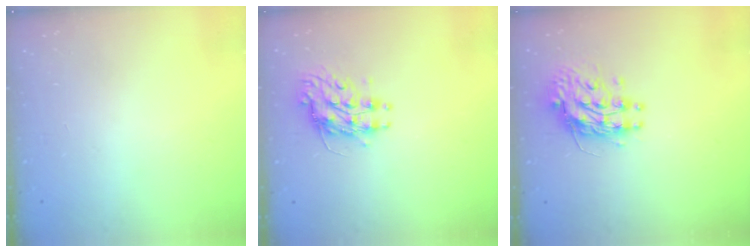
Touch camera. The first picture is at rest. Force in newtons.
{"total": 9.2, "press": 9.2, "slide": 0.1}
{"total": 10.8, "press": 10.7, "slide": 0.9}